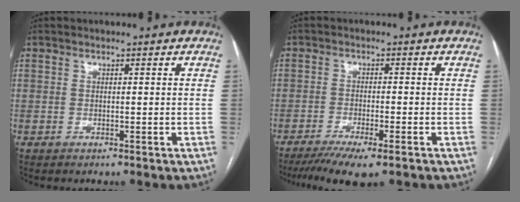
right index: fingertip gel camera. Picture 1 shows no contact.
{"total": 8.8, "force": [-6.4, 1.2, 5.9], "torque": [-0.091, -0.018, -0.100]}